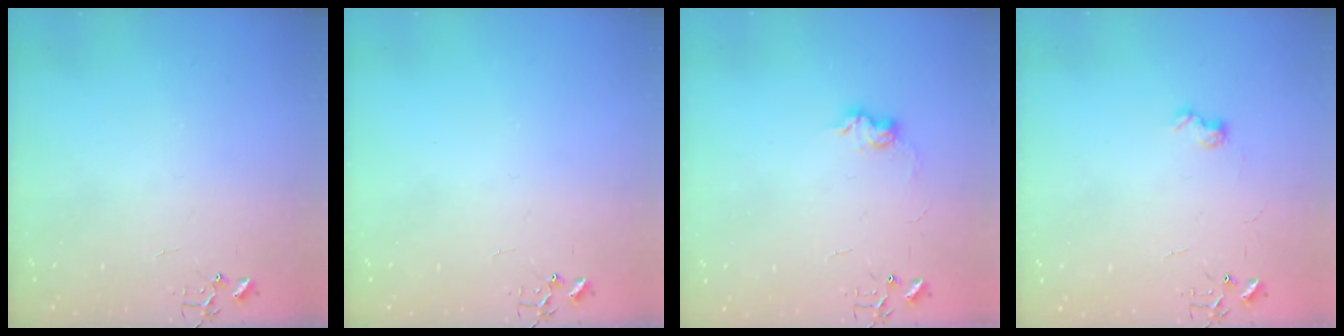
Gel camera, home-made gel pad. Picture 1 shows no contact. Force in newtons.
{"total": 0.0}
{"total": 7.4, "press": 7.4, "slide": 0.4}
{"total": 6.0, "press": 6.0, "slide": 0.7}